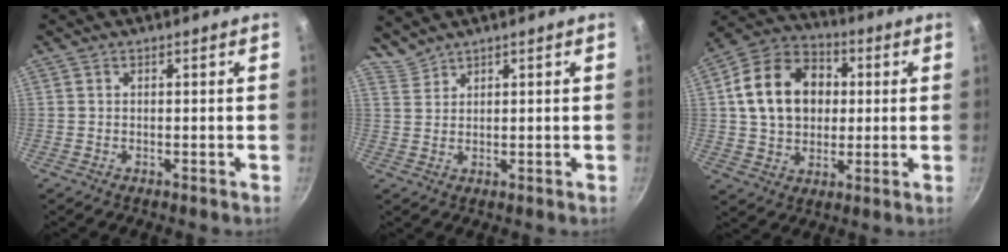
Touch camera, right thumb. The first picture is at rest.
{"total": 2.3, "force": [2.3, 0.2, -0.1], "torque": [0.001, 0.001, 0.054]}
{"total": 16.7, "force": [2.5, 12.9, 10.4], "torque": [-0.152, 0.022, 0.034]}